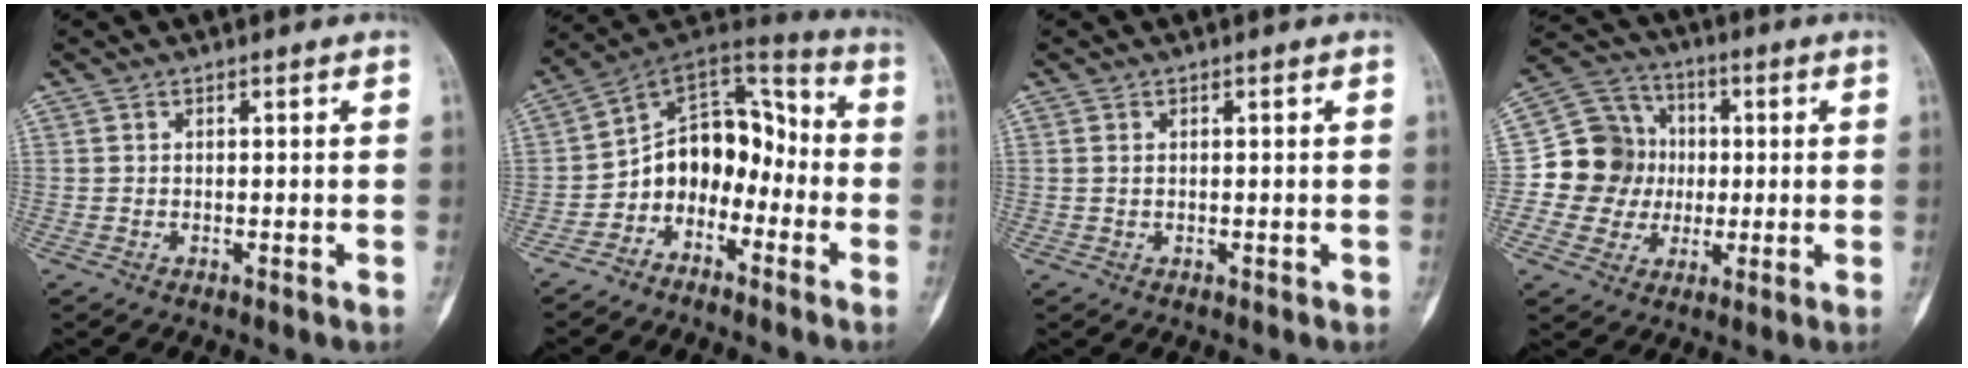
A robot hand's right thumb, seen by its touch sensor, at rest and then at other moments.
{"total": 12.8, "force": [-4.5, 9.5, 7.3], "torque": [-0.064, 0.095, -0.092]}
{"total": 0.8, "force": [0.0, 0.6, 0.4], "torque": [-0.007, 0.000, 0.001]}
{"total": 13.1, "force": [-0.2, 12.3, 4.4], "torque": [-0.036, 0.026, -0.005]}